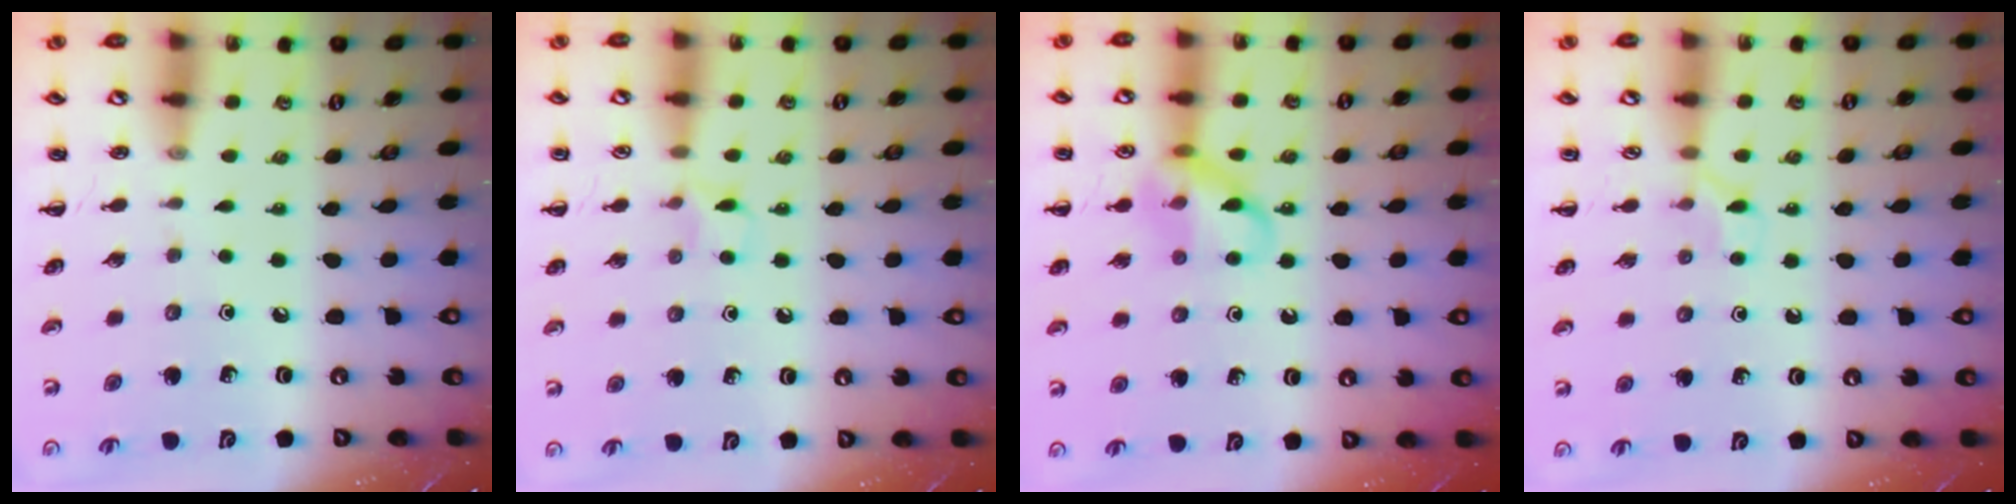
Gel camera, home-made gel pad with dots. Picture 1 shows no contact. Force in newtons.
{"total": 5.6, "press": 5.3, "slide": 1.8}
{"total": 11.5, "press": 11.4, "slide": 1.3}
{"total": 3.6, "press": 3.4, "slide": 1.3}